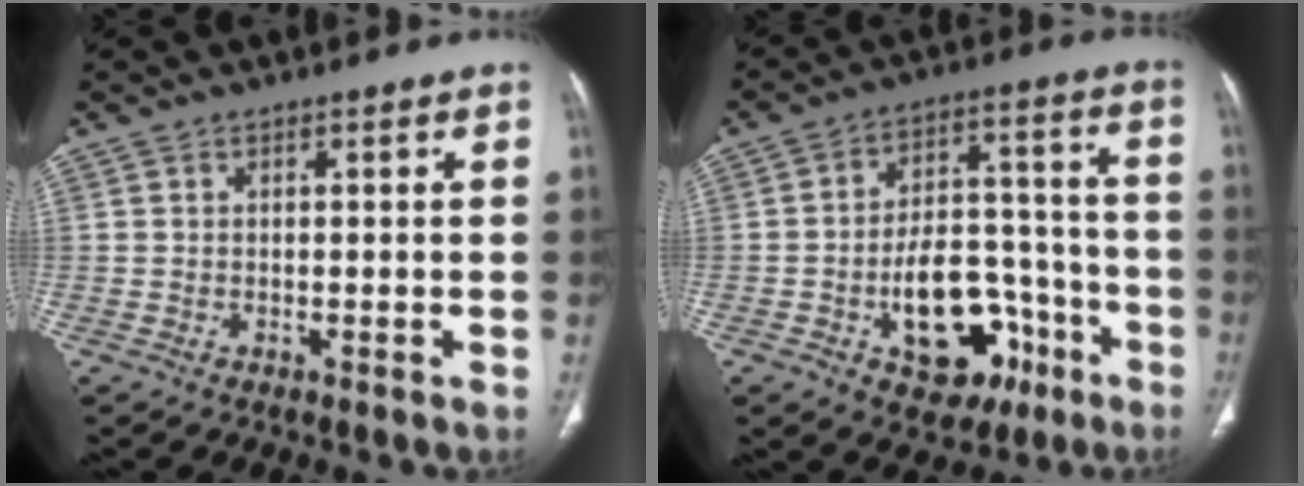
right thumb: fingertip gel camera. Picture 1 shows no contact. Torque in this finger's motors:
{"motor_torque": [4.65, 0.36, 1.16, -0.51, 0.29]}